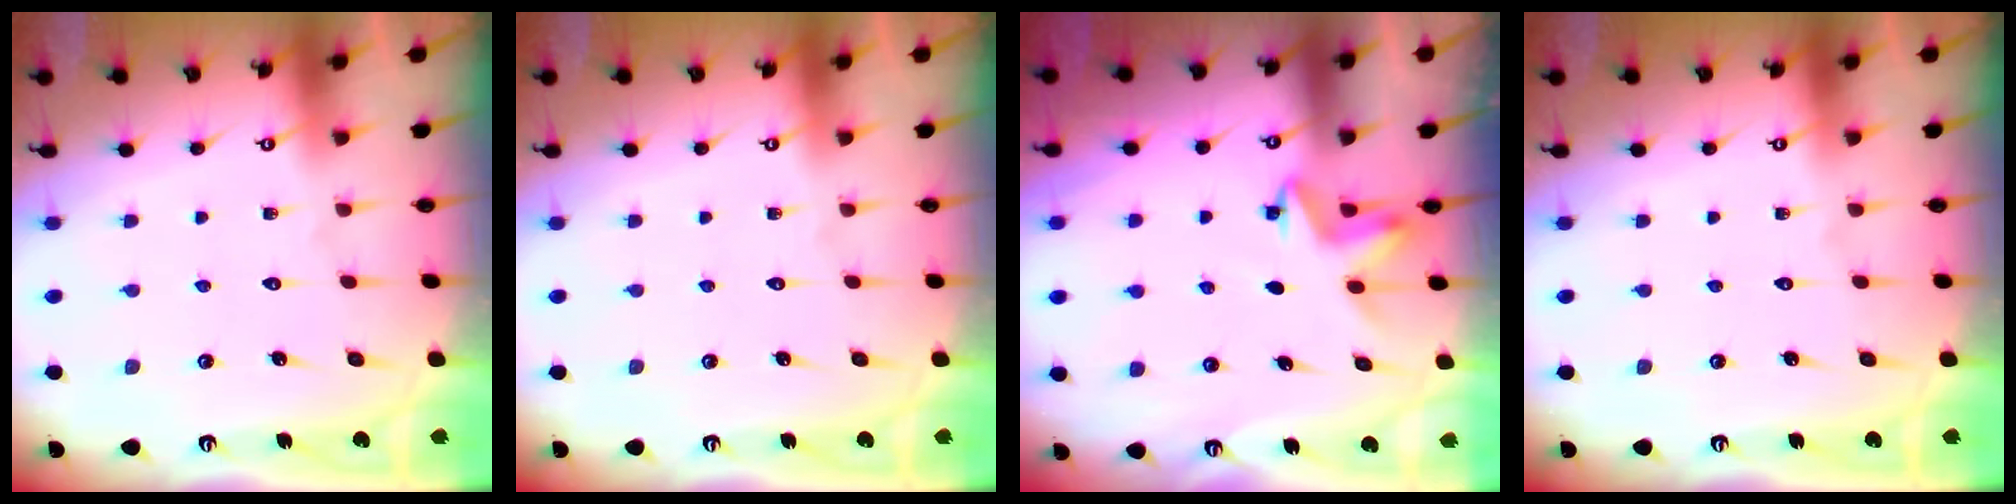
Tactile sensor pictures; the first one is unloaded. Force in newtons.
{"total": 0.0}
{"total": 4.6, "press": 4.5, "slide": 0.4}
{"total": 0.0}